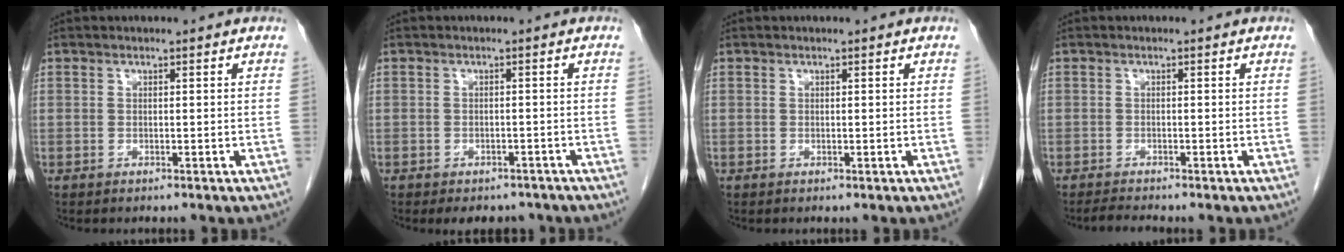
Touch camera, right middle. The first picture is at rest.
{"total": 4.8, "force": [-4.1, 2.3, 1.0], "torque": [-0.004, 0.005, -0.050]}
{"total": 0.0}
{"total": 1.6, "force": [-1.6, -0.4, 0.4], "torque": [-0.019, -0.012, -0.029]}